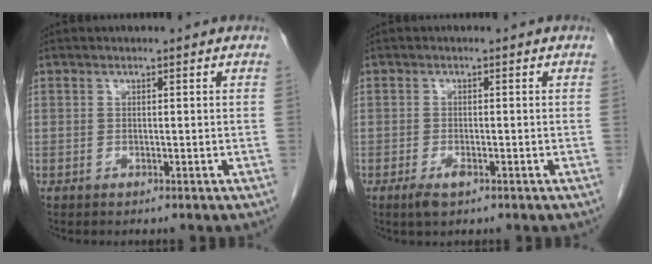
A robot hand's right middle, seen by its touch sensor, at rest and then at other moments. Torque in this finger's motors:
{"motor_torque": [0.52, -0.31, 0.01, 0.01]}